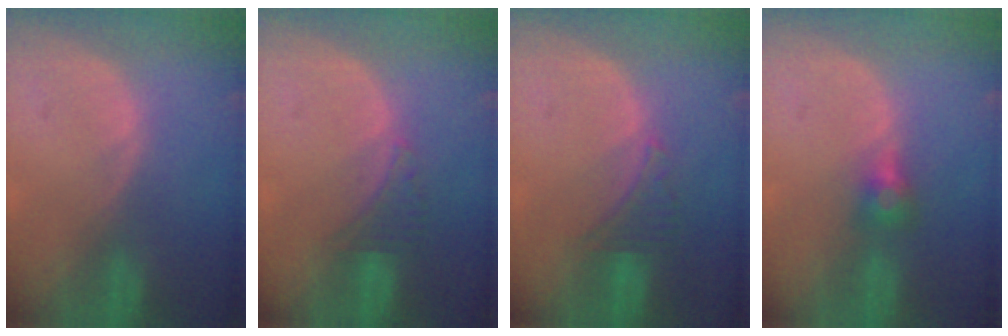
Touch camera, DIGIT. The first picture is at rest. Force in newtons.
{"total": 2.7, "press": 2.6, "slide": 0.7}
{"total": 2.9, "press": 2.9, "slide": 0.6}
{"total": 2.8, "press": 2.6, "slide": 1.0}